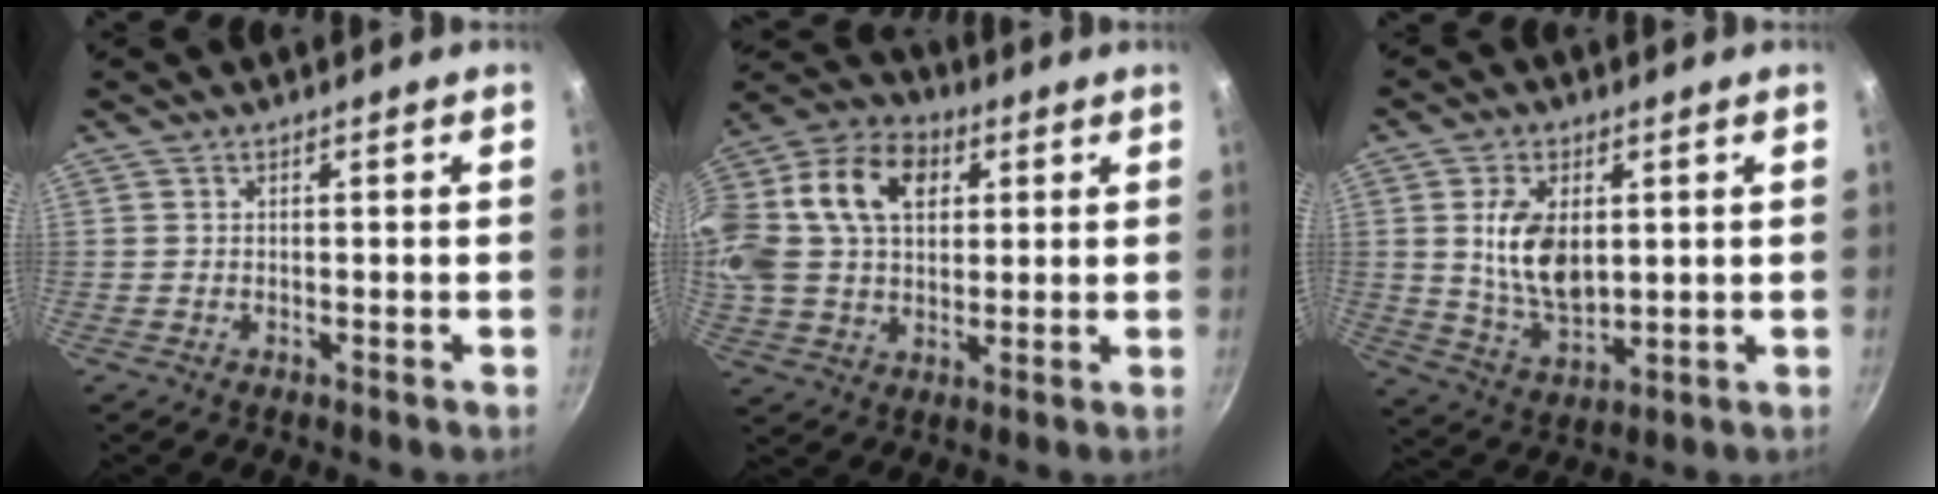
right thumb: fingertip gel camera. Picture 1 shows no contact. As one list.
[{"total": 26.7, "force": [7.8, 18.8, 17.2], "torque": [-0.374, 0.038, 0.129]}, {"total": 11.5, "force": [2.0, 7.0, 8.9], "torque": [-0.150, -0.020, 0.046]}]